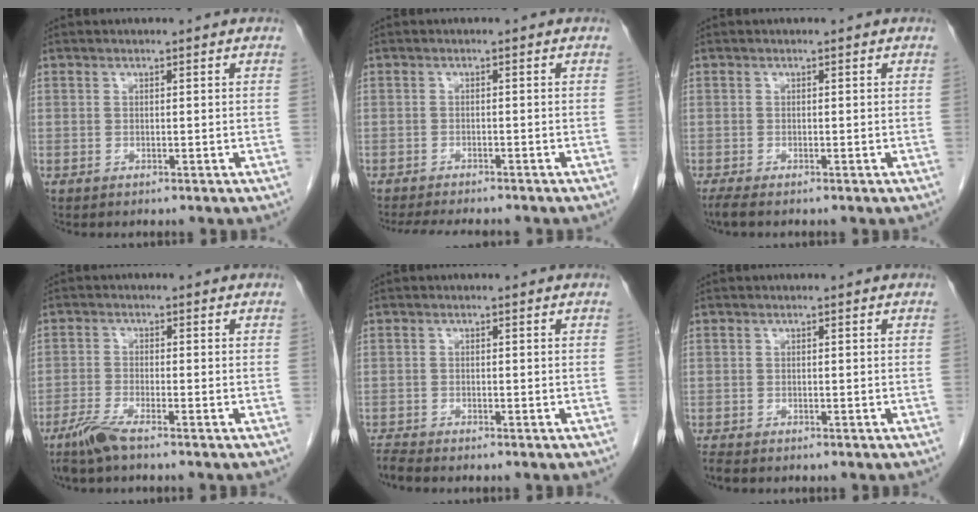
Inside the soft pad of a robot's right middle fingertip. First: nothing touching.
{"total": 9.0, "force": [-8.0, 1.5, 3.8], "torque": [-0.056, -0.014, -0.113]}
{"total": 1.4, "force": [-1.2, 0.0, 0.8], "torque": [-0.022, -0.007, -0.022]}
{"total": 3.9, "force": [-3.0, 0.1, 2.4], "torque": [-0.059, -0.010, -0.065]}
{"total": 1.8, "force": [-1.8, -0.5, 0.1], "torque": [-0.009, -0.011, -0.036]}
{"total": 1.6, "force": [-1.4, 0.3, 0.6], "torque": [-0.018, -0.006, -0.022]}